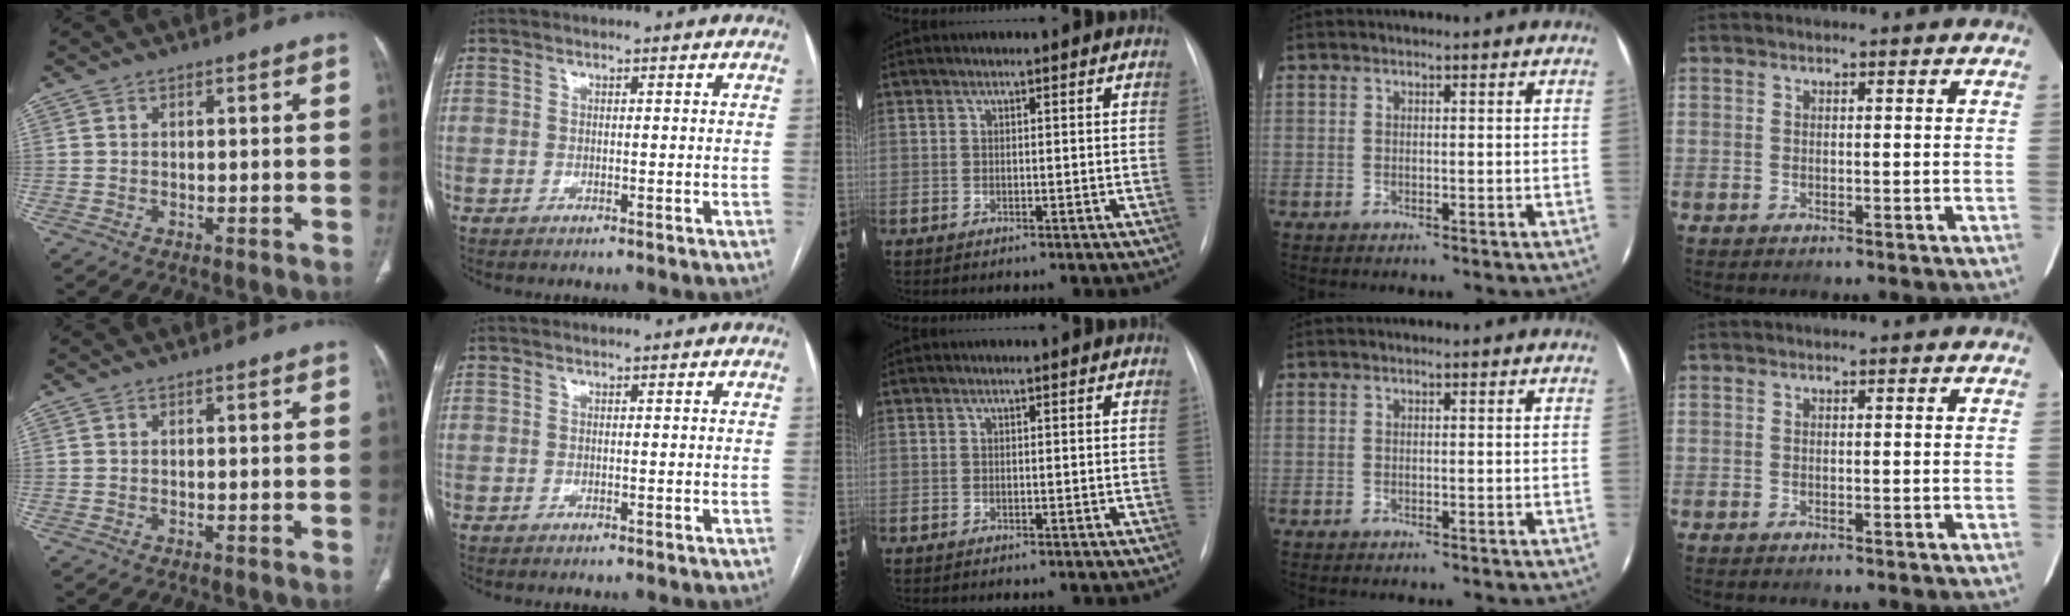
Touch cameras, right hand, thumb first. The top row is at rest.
{}